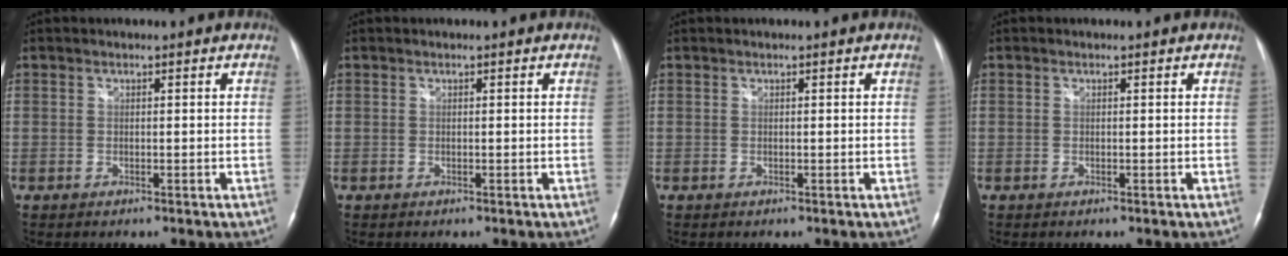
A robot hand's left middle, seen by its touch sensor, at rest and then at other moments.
{"total": 0.0}
{"total": 0.0}
{"total": 0.0}